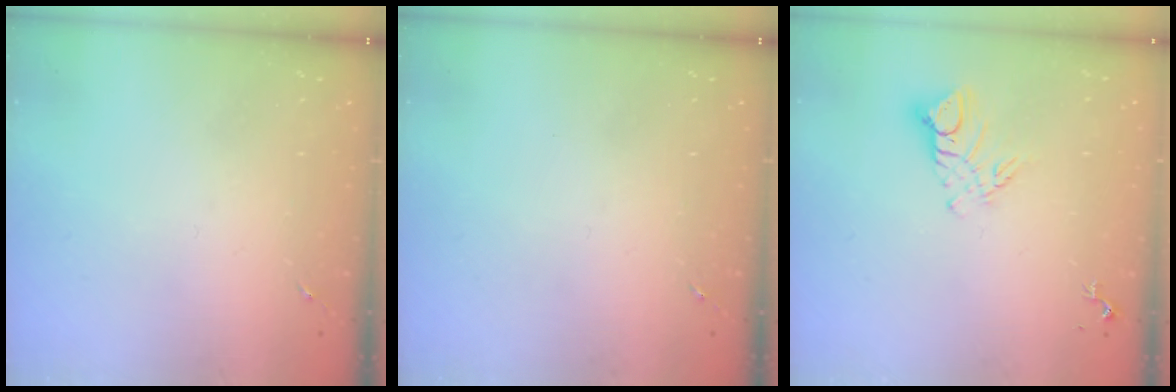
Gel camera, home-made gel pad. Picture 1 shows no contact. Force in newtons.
{"total": 0.0}
{"total": 8.7, "press": 8.6, "slide": 0.9}